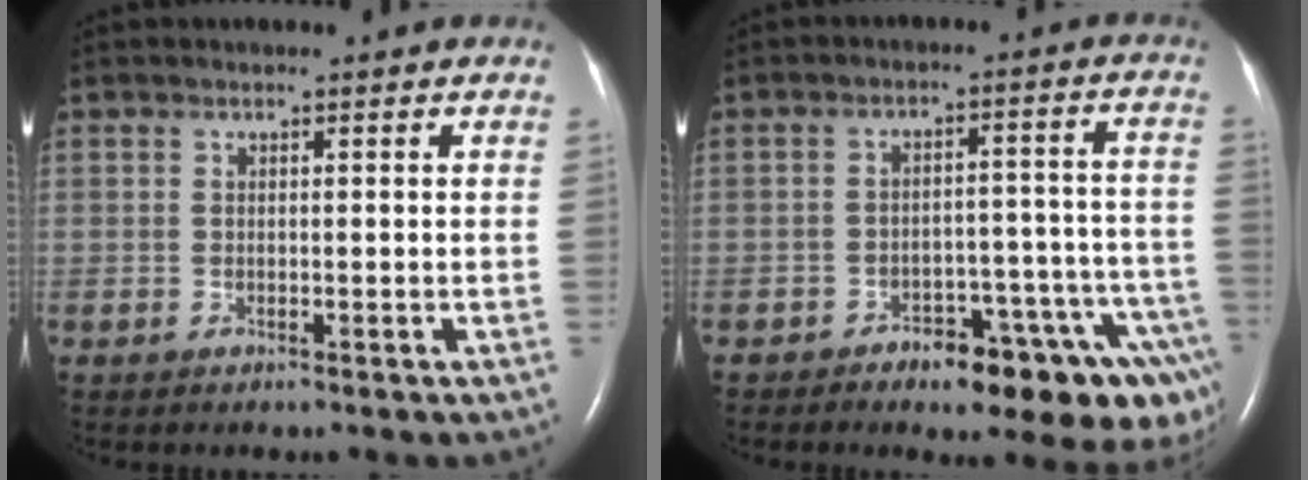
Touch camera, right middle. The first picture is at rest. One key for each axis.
{"total": 15.0, "fx": -10.3, "fy": 4.6, "fz": 9.9, "tx": -0.034, "ty": 0.047, "tz": -0.127}